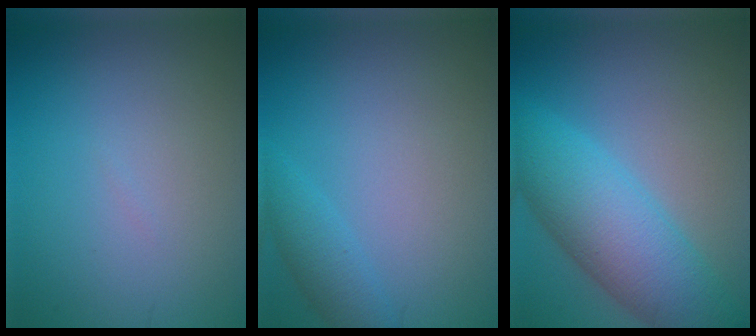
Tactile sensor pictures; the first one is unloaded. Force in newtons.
{"total": 2.1, "press": 2.1, "slide": 0.2}
{"total": 8.2, "press": 8.2, "slide": 0.1}